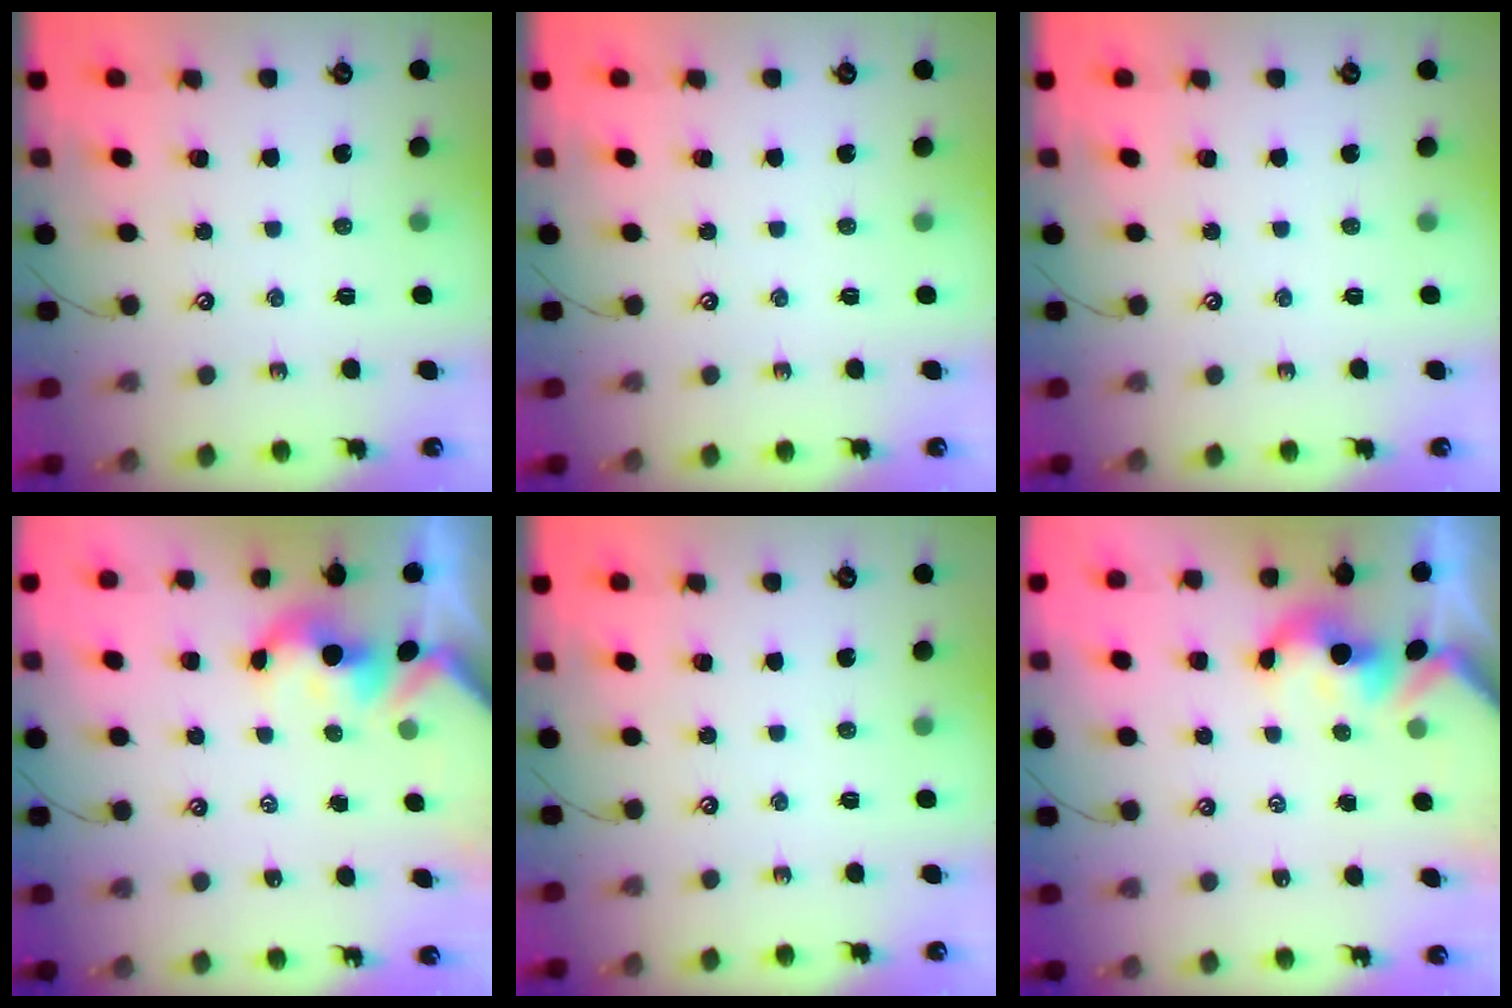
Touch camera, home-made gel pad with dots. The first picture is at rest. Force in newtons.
{"total": 0.0}
{"total": 0.0}
{"total": 2.4, "press": 2.4, "slide": 0.3}
{"total": 0.0}
{"total": 2.1, "press": 2.1, "slide": 0.2}